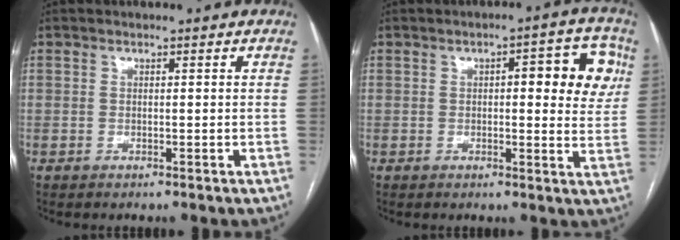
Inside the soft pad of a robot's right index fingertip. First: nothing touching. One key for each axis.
{"total": 9.0, "fx": 2.2, "fy": 2.8, "fz": 8.3, "tx": -0.091, "ty": 0.017, "tz": 0.022}